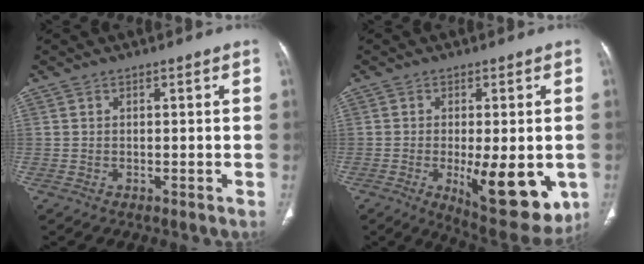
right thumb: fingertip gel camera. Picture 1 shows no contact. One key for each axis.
{"total": 15.9, "fx": -3.9, "fy": 6.2, "fz": 14.1, "tx": -0.170, "ty": -0.022, "tz": -0.037}